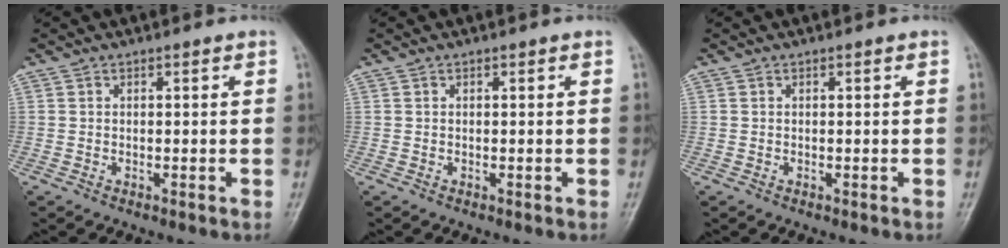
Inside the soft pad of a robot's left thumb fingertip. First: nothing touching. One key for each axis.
{"total": 0.0}
{"total": 0.0}